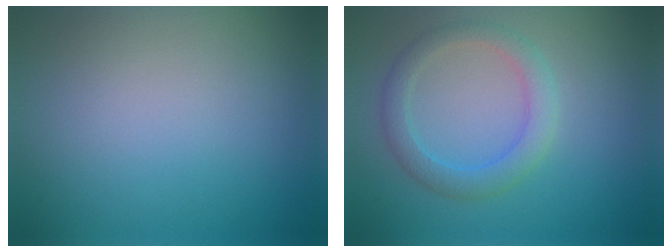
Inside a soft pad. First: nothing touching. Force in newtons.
{"total": 3.0, "press": 3.0, "slide": 0.1}